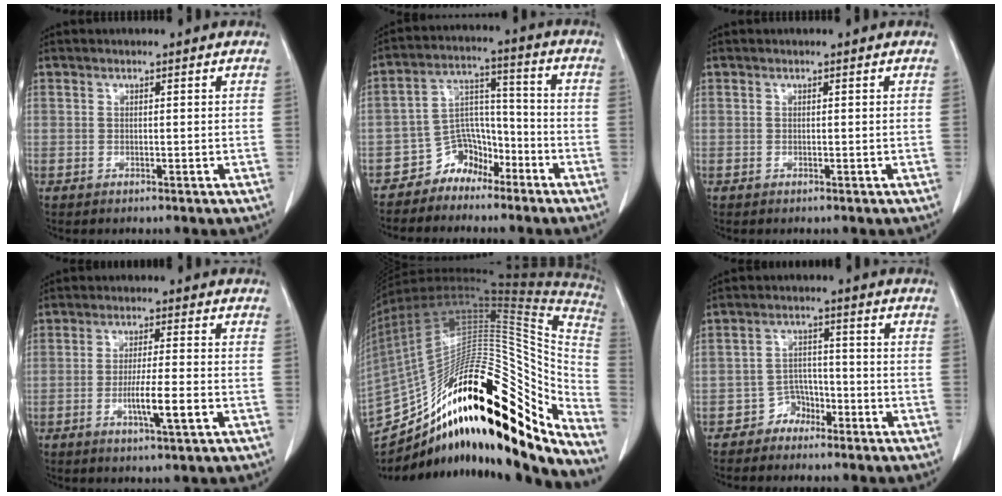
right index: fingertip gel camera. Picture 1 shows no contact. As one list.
[{"total": 6.8, "force": [-5.1, 4.4, 1.0], "torque": [-0.012, 0.037, -0.090]}, {"total": 0.0}, {"total": 6.2, "force": [-2.0, 0.1, 5.8], "torque": [-0.102, -0.010, -0.034]}, {"total": 34.7, "force": [-19.7, 10.4, 26.6], "torque": [-0.391, 0.034, -0.302]}, {"total": 3.6, "force": [-2.5, 2.5, 0.4], "torque": [0.001, 0.014, -0.044]}]